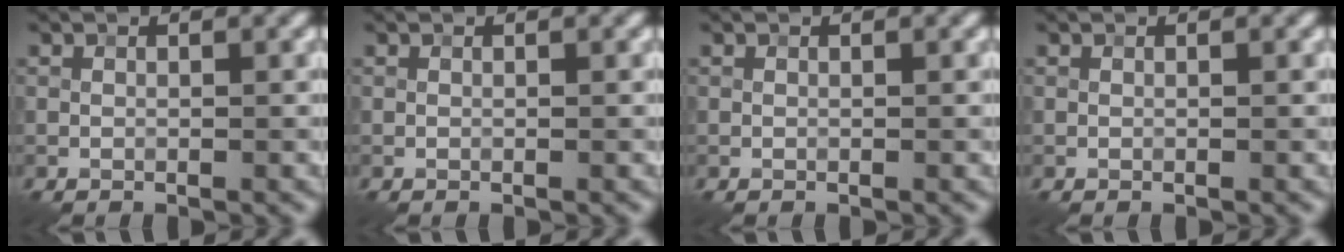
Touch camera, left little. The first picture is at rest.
{"total": 0.0}
{"total": 0.0}
{"total": 0.0}